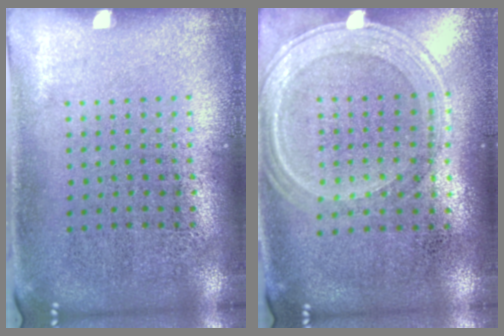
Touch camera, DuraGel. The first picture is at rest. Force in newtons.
{"total": 1.3, "press": 1.2, "slide": 0.3}